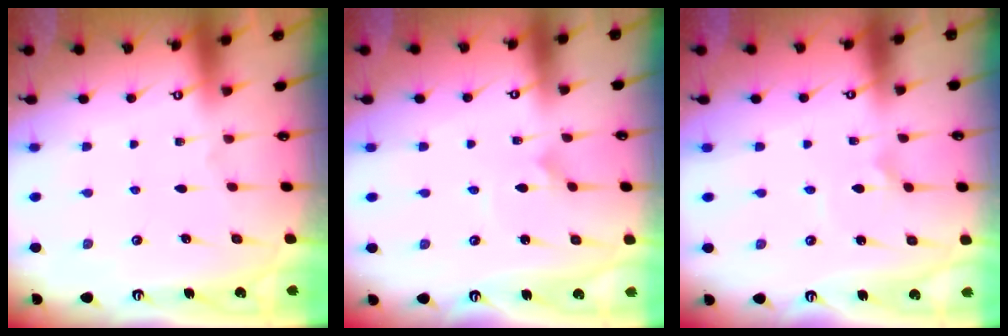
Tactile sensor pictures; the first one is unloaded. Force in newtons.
{"total": 1.7, "press": 1.7, "slide": 0.0}
{"total": 1.8, "press": 1.8, "slide": 0.1}